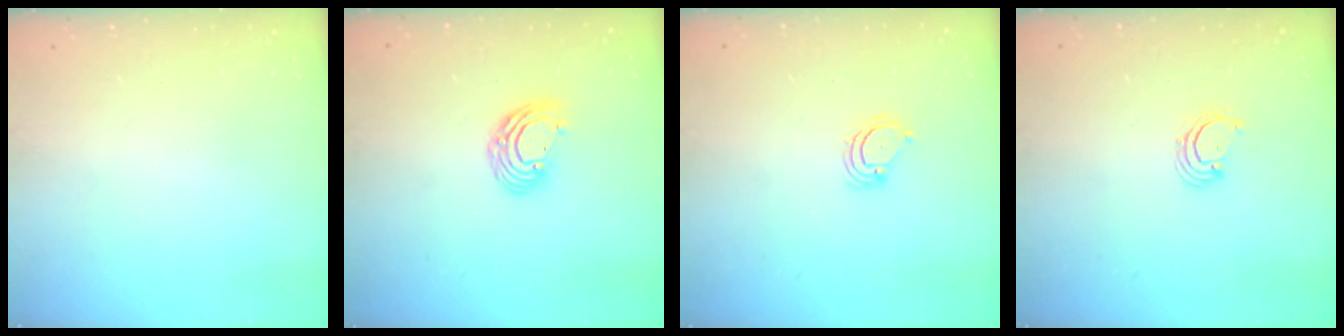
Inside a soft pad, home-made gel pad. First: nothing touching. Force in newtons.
{"total": 8.7, "press": 8.6, "slide": 1.2}
{"total": 3.7, "press": 3.7, "slide": 0.3}
{"total": 2.6, "press": 2.6, "slide": 0.3}